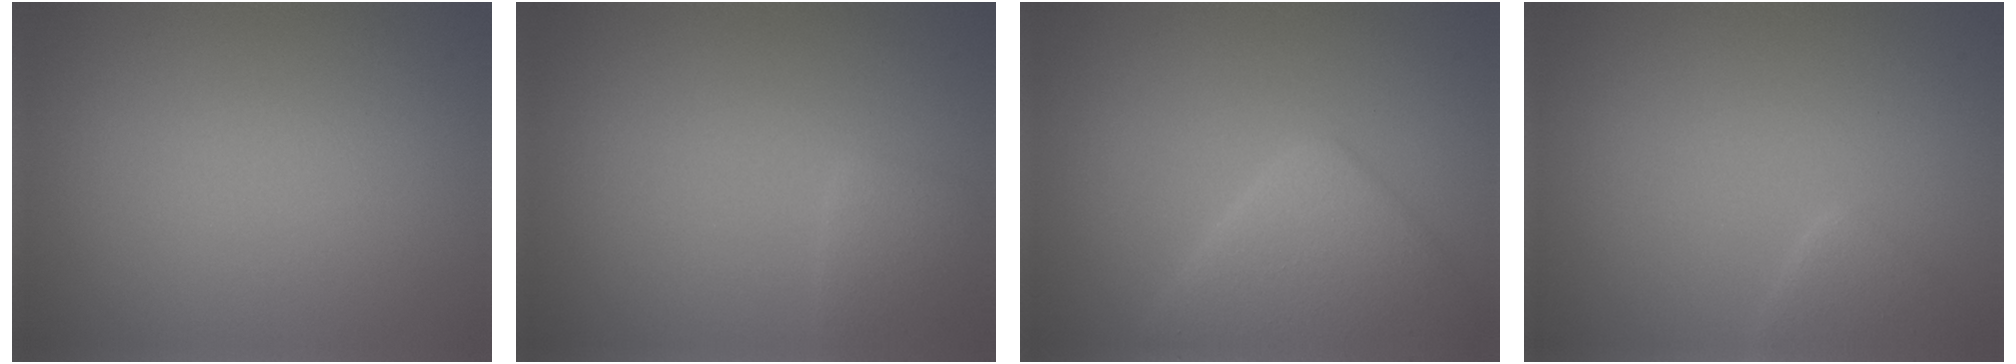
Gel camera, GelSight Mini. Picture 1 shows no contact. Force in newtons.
{"total": 1.5, "press": 1.5, "slide": 0.0}
{"total": 4.8, "press": 4.8, "slide": 0.3}
{"total": 1.6, "press": 1.6, "slide": 0.1}